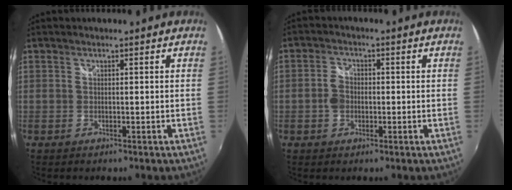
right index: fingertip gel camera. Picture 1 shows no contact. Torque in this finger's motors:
{"motor_torque": [0.48, 0.20, 0.34, 0.08]}